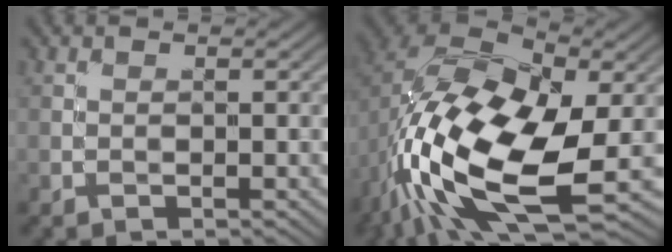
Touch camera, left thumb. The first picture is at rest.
{"total": 16.8, "force": [-4.5, 9.0, 13.5], "torque": [-0.278, -0.023, -0.084]}